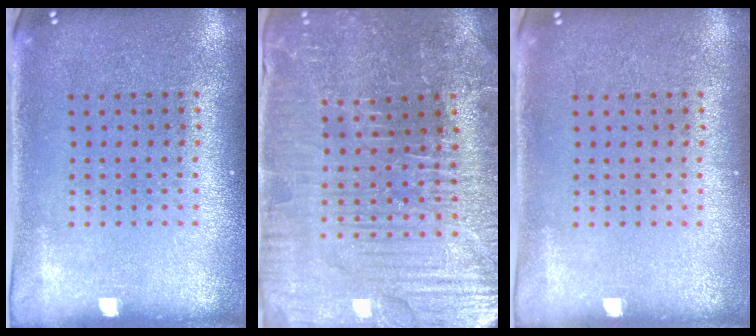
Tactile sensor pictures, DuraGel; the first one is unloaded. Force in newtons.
{"total": 3.8, "press": 3.8, "slide": 0.4}
{"total": 0.0}